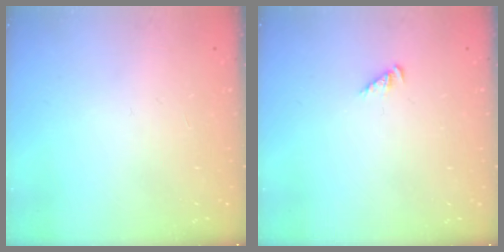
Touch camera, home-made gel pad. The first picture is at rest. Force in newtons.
{"total": 2.3, "press": 2.2, "slide": 0.4}